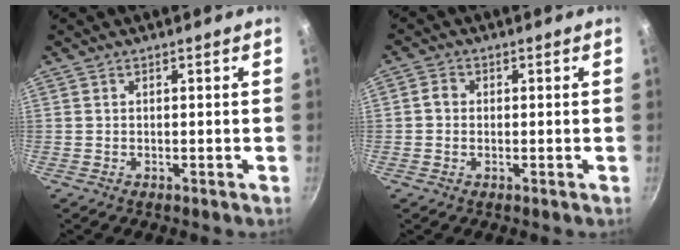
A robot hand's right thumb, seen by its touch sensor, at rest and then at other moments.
{"total": 2.4, "force": [-0.1, 2.1, 1.2], "torque": [-0.020, 0.007, -0.008]}